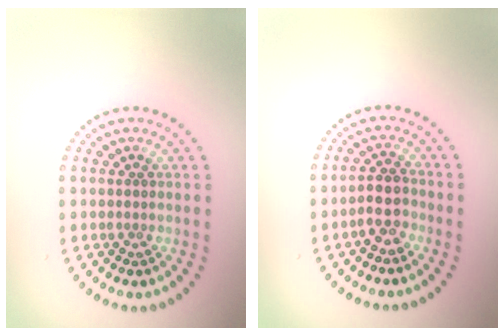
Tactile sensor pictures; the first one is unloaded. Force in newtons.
{"total": 2.5, "press": 2.2, "slide": 1.3}